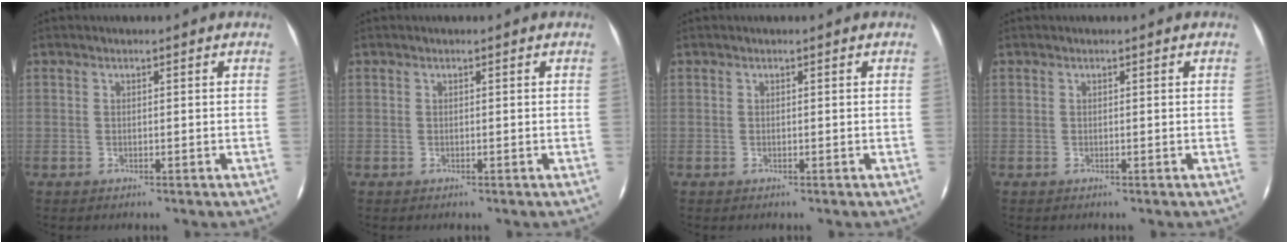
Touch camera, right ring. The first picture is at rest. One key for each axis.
{"total": 0.0}
{"total": 0.0}
{"total": 0.0}